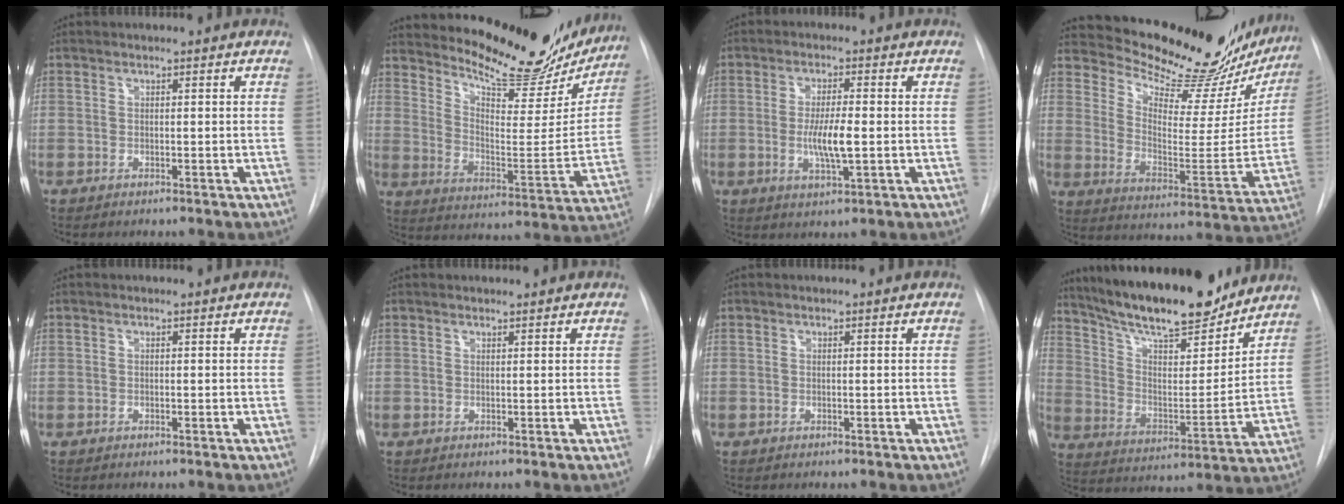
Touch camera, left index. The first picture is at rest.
{"total": 21.4, "force": [19.3, 5.3, 7.7], "torque": [-0.114, -0.048, 0.261]}
{"total": 5.8, "force": [-0.7, 1.0, 5.7], "torque": [-0.110, -0.008, -0.011]}
{"total": 25.9, "force": [23.6, 5.4, 9.2], "torque": [-0.140, -0.080, 0.306]}
{"total": 0.0}
{"total": 0.8, "force": [0.8, 0.0, 0.1], "torque": [-0.006, 0.009, 0.016]}
{"total": 0.0}
{"total": 21.0, "force": [18.2, 3.9, 9.8], "torque": [-0.168, -0.004, 0.290]}